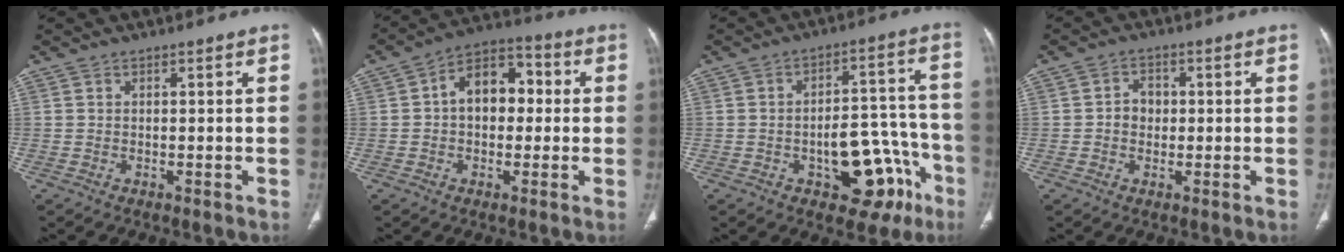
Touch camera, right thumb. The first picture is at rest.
{"total": 11.1, "force": [0.9, 7.6, 8.0], "torque": [-0.088, 0.033, 0.003]}
{"total": 15.6, "force": [-6.8, 8.2, 11.4], "torque": [-0.104, 0.057, -0.080]}
{"total": 3.5, "force": [0.0, 3.0, 1.9], "torque": [-0.015, 0.010, -0.006]}